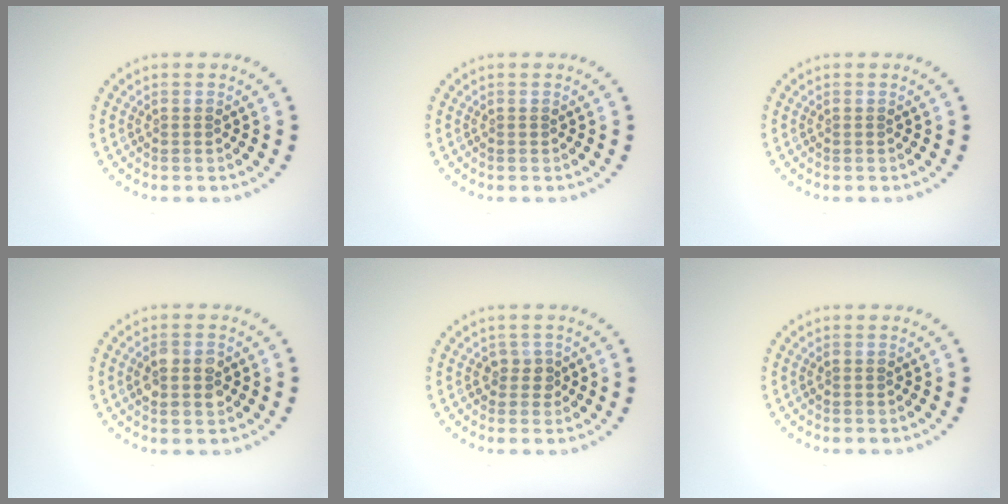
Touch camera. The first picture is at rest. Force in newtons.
{"total": 0.0}
{"total": 0.0}
{"total": 2.7, "press": 2.7, "slide": 0.3}
{"total": 1.5, "press": 1.3, "slide": 0.8}
{"total": 0.5, "press": 0.5, "slide": 0.1}